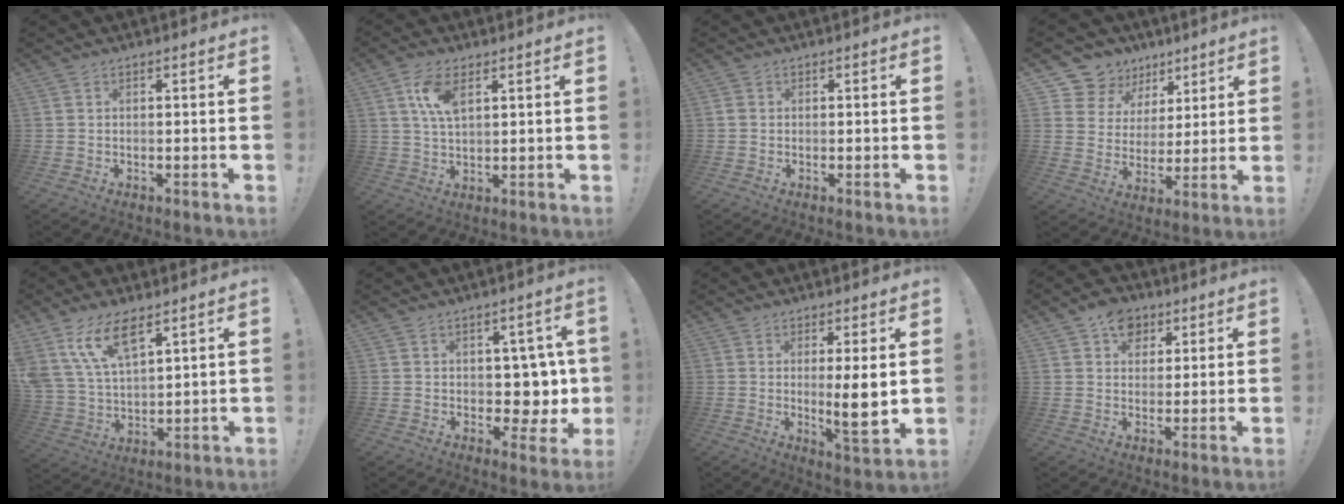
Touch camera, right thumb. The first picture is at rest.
{"total": 7.7, "force": [3.3, 3.6, 5.9], "torque": [-0.113, -0.007, 0.058]}
{"total": 1.1, "force": [0.0, 0.9, 0.5], "torque": [-0.013, 0.006, 0.002]}
{"total": 10.5, "force": [6.7, 7.9, 2.1], "torque": [-0.038, -0.051, 0.132]}
{"total": 14.1, "force": [9.0, 6.2, 9.0], "torque": [-0.192, -0.044, 0.166]}
{"total": 6.7, "force": [2.2, 5.3, 3.3], "torque": [-0.036, -0.023, 0.050]}
{"total": 9.0, "force": [0.8, 1.0, 8.9], "torque": [-0.120, -0.022, 0.012]}
{"total": 8.7, "force": [4.3, 6.7, 3.4], "torque": [-0.042, -0.018, 0.083]}